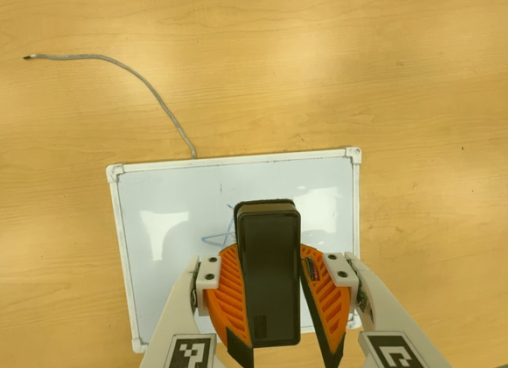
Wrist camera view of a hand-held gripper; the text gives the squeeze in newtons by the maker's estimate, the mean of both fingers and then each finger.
{"total": 9.3, "left": 9.3, "right": 9.3}